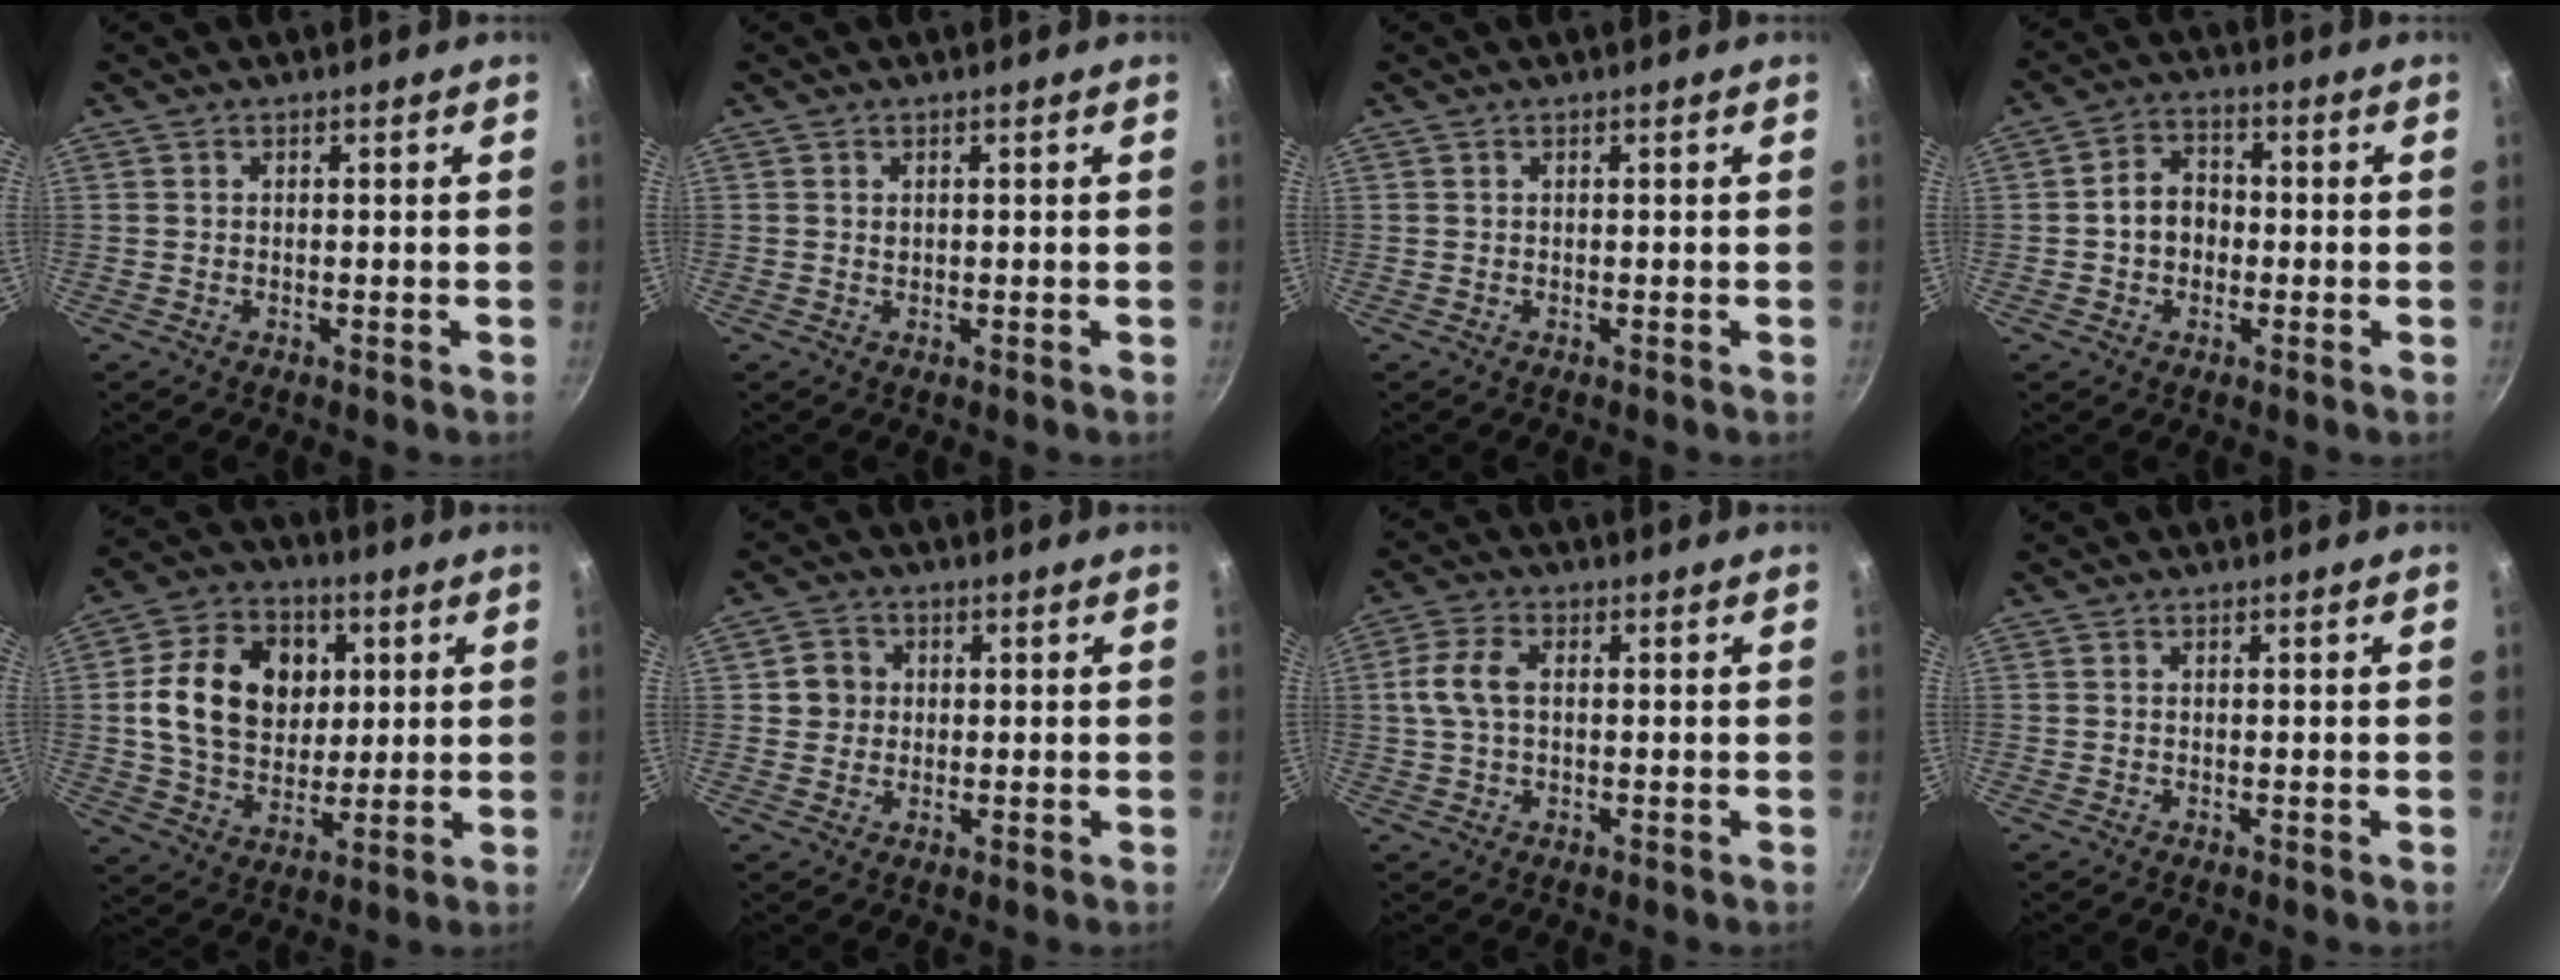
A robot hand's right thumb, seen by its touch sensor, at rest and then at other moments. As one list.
[{"total": 0.7, "force": [0.2, 0.6, 0.3], "torque": [-0.004, 0.000, 0.004]}, {"total": 0.0}, {"total": 7.0, "force": [-0.7, 5.5, 4.2], "torque": [-0.044, 0.019, -0.020]}, {"total": 17.5, "force": [3.2, 13.3, 10.8], "torque": [-0.164, 0.005, 0.051]}, {"total": 4.2, "force": [0.4, 4.0, 1.3], "torque": [0.005, 0.006, -0.001]}, {"total": 6.1, "force": [0.5, 3.7, 4.9], "torque": [-0.104, 0.015, 0.004]}, {"total": 0.0}]